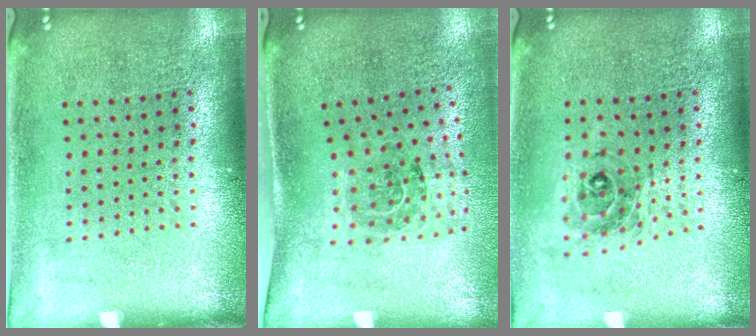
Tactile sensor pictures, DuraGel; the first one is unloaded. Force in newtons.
{"total": 1.4, "press": 1.0, "slide": 1.0}
{"total": 0.8, "press": 0.8, "slide": 0.2}